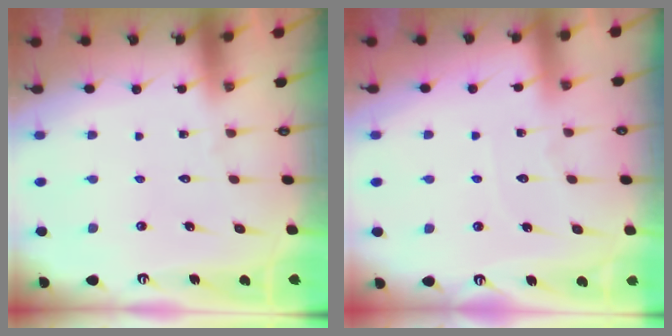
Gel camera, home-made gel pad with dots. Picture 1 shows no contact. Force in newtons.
{"total": 4.4, "press": 4.3, "slide": 0.6}